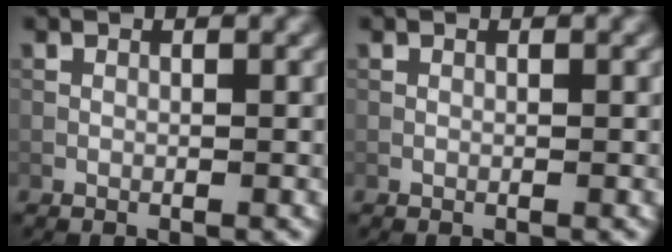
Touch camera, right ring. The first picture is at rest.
{"total": 0.0}